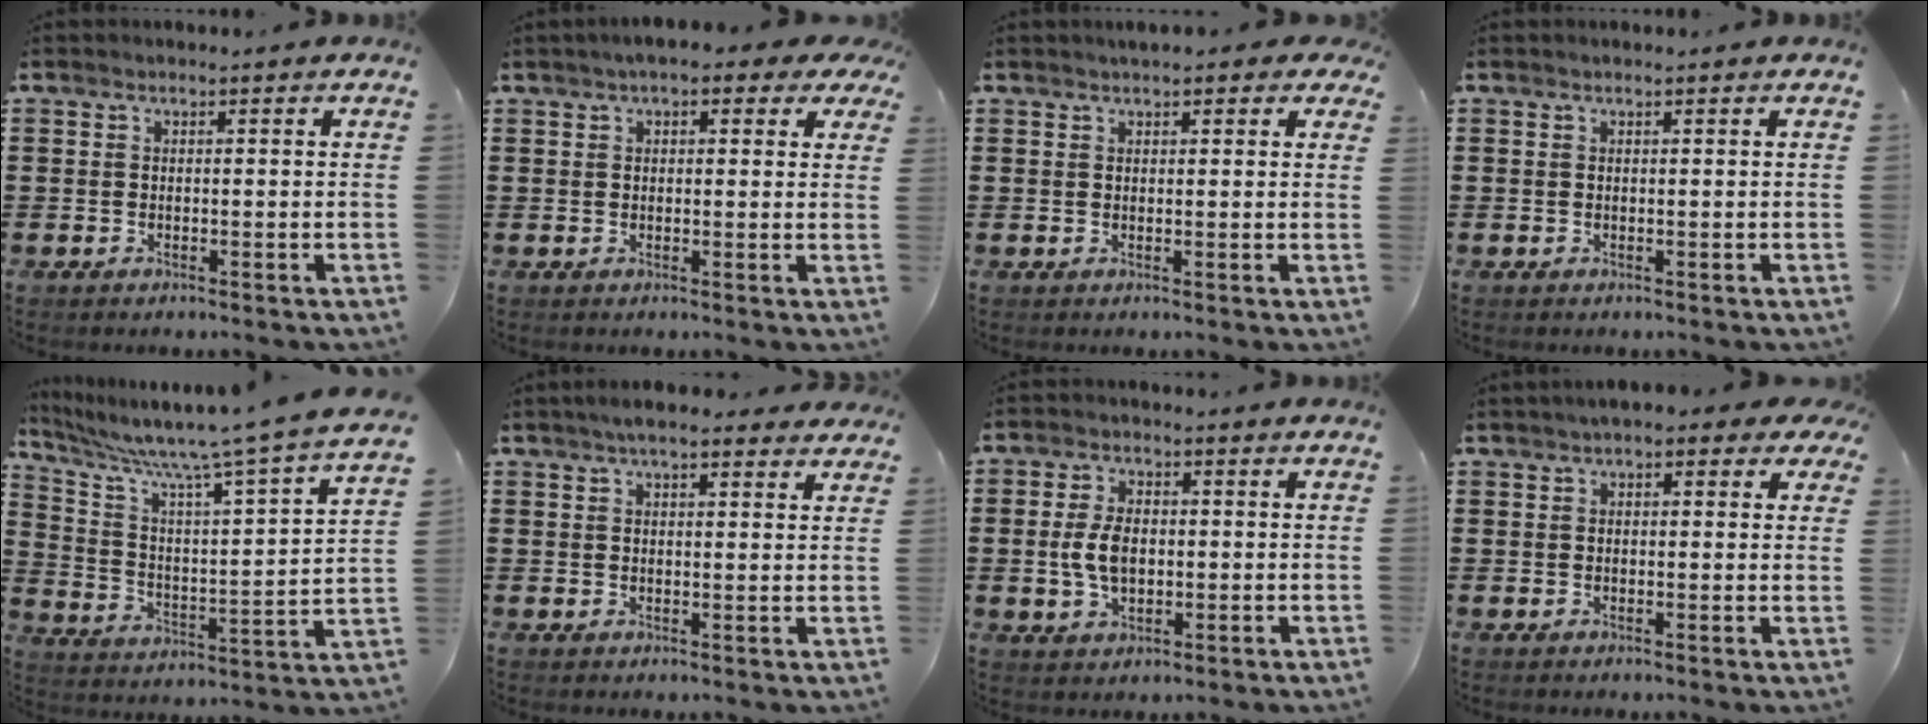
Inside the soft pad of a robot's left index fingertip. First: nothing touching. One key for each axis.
{"total": 3.3, "fx": 2.3, "fy": 1.1, "fz": 2.2, "tx": -0.050, "ty": 0.007, "tz": 0.040}
{"total": 1.6, "fx": 1.3, "fy": 0.5, "fz": 0.8, "tx": -0.020, "ty": 0.007, "tz": 0.022}
{"total": 0.0}
{"total": 7.9, "fx": 6.7, "fy": -0.4, "fz": 4.1, "tx": -0.111, "ty": -0.059, "tz": 0.100}
{"total": 4.3, "fx": 3.4, "fy": 1.1, "fz": 2.4, "tx": -0.054, "ty": 0.005, "tz": 0.060}
{"total": 5.6, "fx": -0.1, "fy": 3.3, "fz": 4.5, "tx": -0.110, "ty": 0.003, "tz": -0.008}
{"total": 2.5, "fx": 1.6, "fy": 1.0, "fz": 1.5, "tx": -0.037, "ty": 0.008, "tz": 0.028}